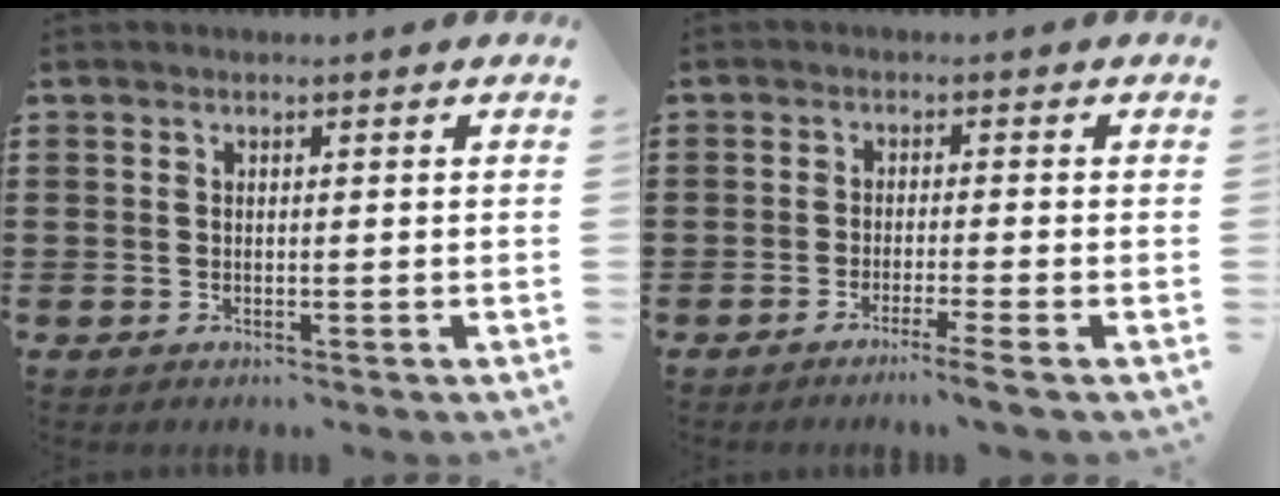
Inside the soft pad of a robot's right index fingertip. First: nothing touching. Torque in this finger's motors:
{"motor_torque": [0.52, 1.06, 0.01, 0.02]}